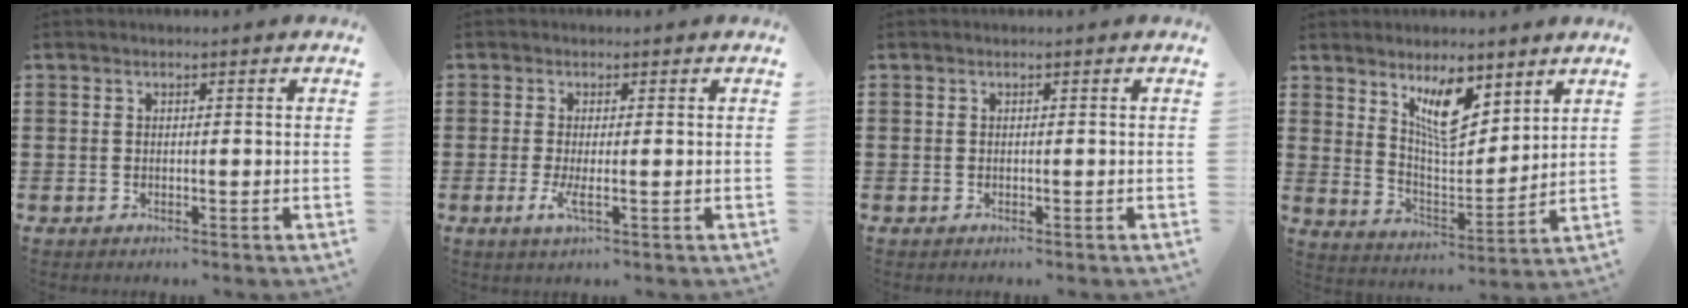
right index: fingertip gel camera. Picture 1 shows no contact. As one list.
[{"total": 2.8, "force": [-0.6, 0.4, 2.7], "torque": [-0.062, -0.010, -0.015]}, {"total": 0.0}, {"total": 9.0, "force": [6.1, 3.5, 5.7], "torque": [-0.097, -0.026, 0.105]}]